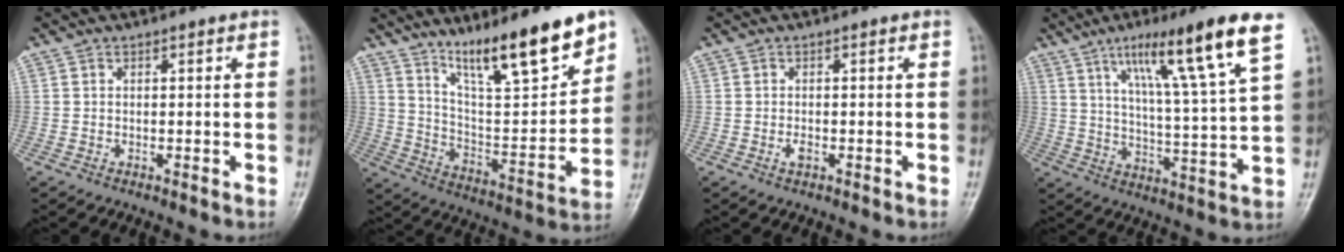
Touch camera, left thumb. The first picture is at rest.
{"total": 17.9, "force": [12.6, 3.3, 12.2], "torque": [-0.168, -0.076, 0.222]}
{"total": 1.4, "force": [-0.5, 0.7, 1.1], "torque": [-0.019, -0.001, -0.011]}
{"total": 17.2, "force": [9.5, 1.0, 14.2], "torque": [-0.225, -0.039, 0.152]}